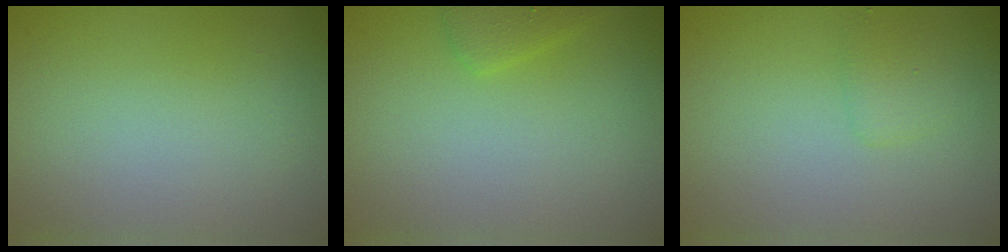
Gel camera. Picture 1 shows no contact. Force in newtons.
{"total": 1.4, "press": 1.4, "slide": 0.1}
{"total": 1.1, "press": 1.1, "slide": 0.1}